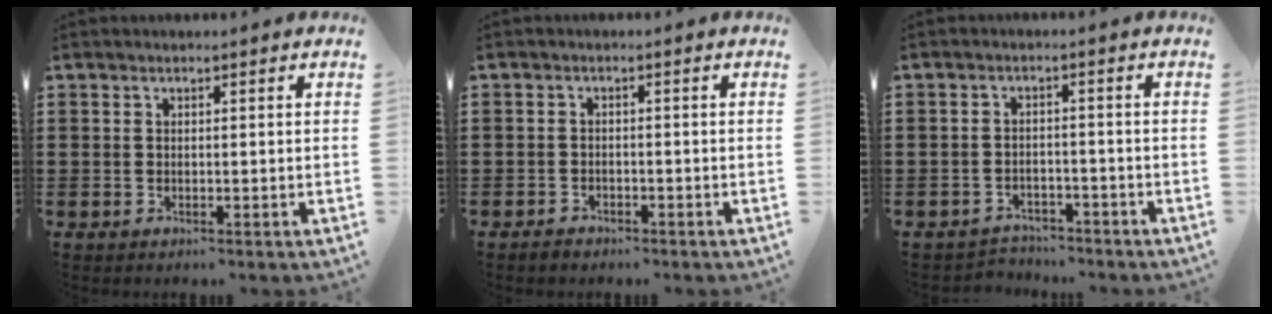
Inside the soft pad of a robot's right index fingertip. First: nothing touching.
{"total": 1.1, "force": [-1.1, 0.3, 0.2], "torque": [-0.008, -0.003, -0.021]}
{"total": 2.4, "force": [-2.4, 0.4, -0.2], "torque": [-0.006, -0.002, -0.051]}